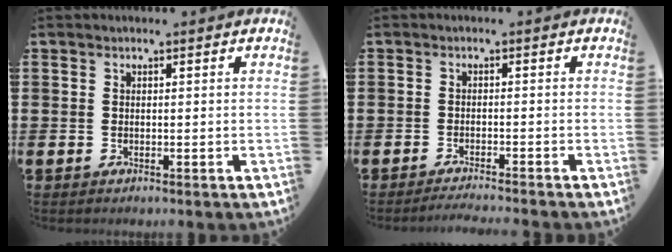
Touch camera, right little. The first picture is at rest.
{"total": 1.3, "force": [-1.3, -0.2, 0.3], "torque": [-0.004, 0.001, -0.025]}